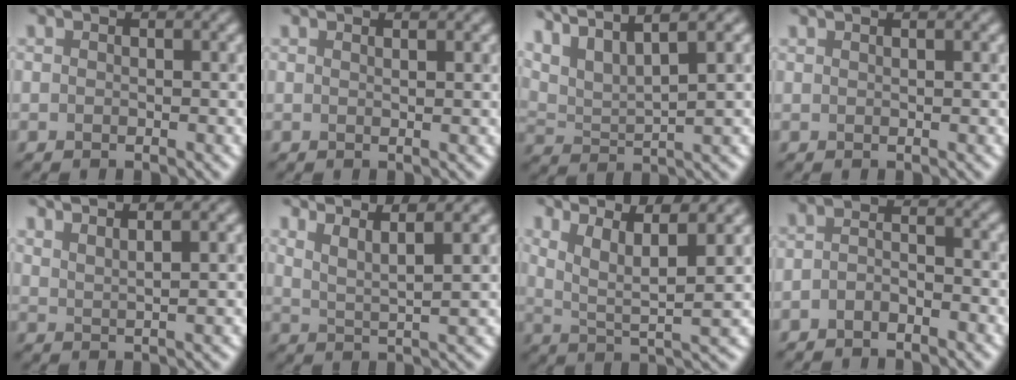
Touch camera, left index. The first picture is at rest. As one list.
[{"total": 2.3, "force": [1.4, 1.0, 1.5], "torque": [0.002, 0.011, -0.007]}, {"total": 7.7, "force": [6.0, 1.4, 4.6], "torque": [-0.092, 0.027, 0.108]}, {"total": 2.3, "force": [1.5, 1.1, 1.4], "torque": [0.006, 0.012, -0.004]}, {"total": 4.4, "force": [3.5, 1.0, 2.5], "torque": [-0.016, 0.027, 0.030]}, {"total": 3.9, "force": [3.0, 0.3, 2.5], "torque": [-0.048, 0.010, 0.064]}, {"total": 5.6, "force": [2.8, 1.0, 4.7], "torque": [-0.081, 0.006, 0.065]}, {"total": 1.7, "force": [-1.4, 0.4, 0.8], "torque": [-0.020, 0.005, -0.022]}]